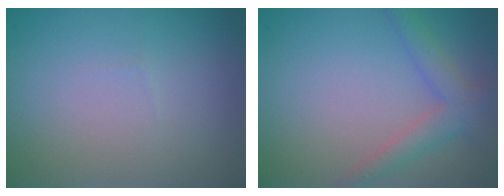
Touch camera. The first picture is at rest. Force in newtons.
{"total": 3.0, "press": 3.0, "slide": 0.2}